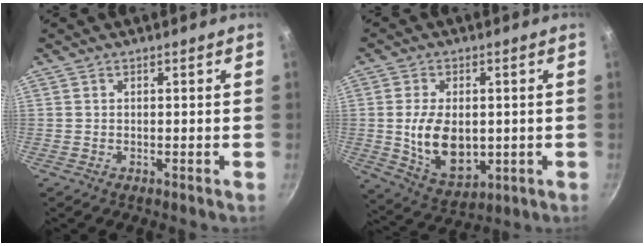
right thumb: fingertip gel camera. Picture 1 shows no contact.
{"total": 12.1, "force": [-0.2, 7.8, 9.3], "torque": [-0.148, -0.014, 0.013]}